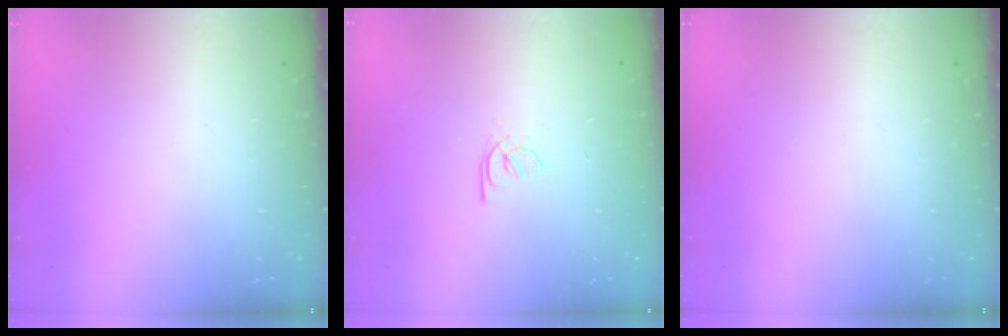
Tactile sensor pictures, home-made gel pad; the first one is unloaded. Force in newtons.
{"total": 2.1, "press": 2.1, "slide": 0.6}
{"total": 0.0}